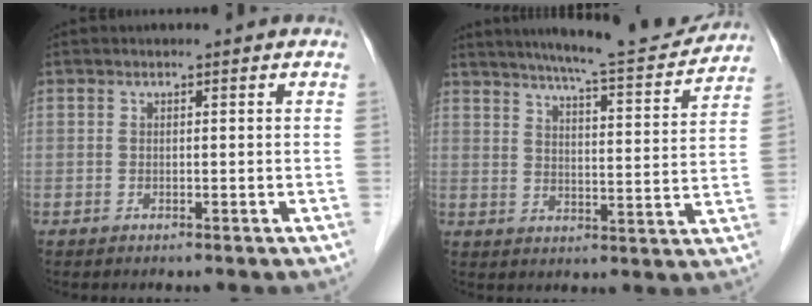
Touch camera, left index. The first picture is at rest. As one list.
[{"total": 15.3, "force": [14.1, 0.5, 6.0], "torque": [-0.091, -0.016, 0.189]}]